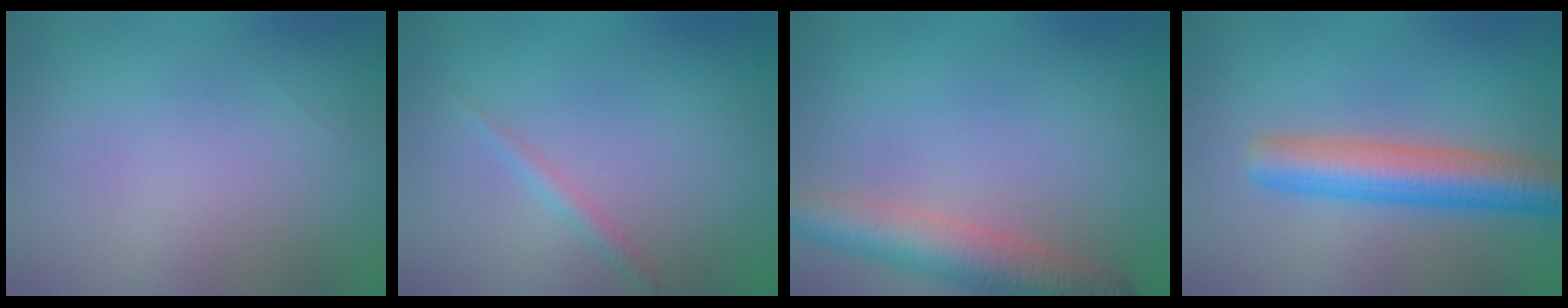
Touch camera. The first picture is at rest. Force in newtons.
{"total": 1.0, "press": 1.0, "slide": 0.1}
{"total": 5.7, "press": 5.7, "slide": 0.3}
{"total": 5.8, "press": 5.8, "slide": 0.2}